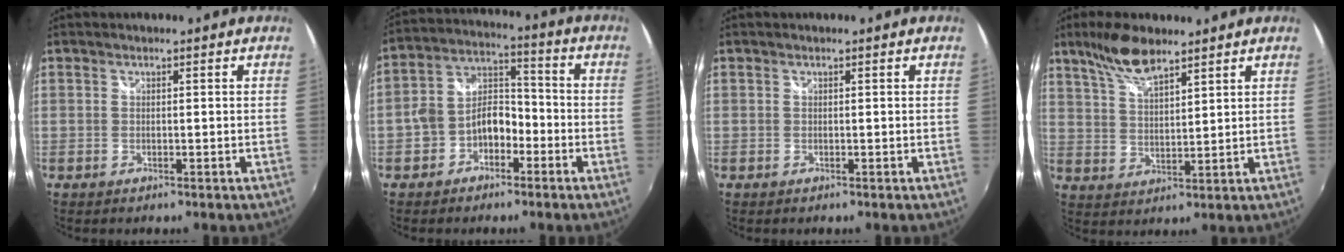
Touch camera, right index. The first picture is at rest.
{"total": 8.5, "force": [-3.8, 5.9, 4.9], "torque": [-0.096, 0.031, -0.060]}
{"total": 0.0}
{"total": 8.4, "force": [6.2, 2.4, 5.1], "torque": [-0.097, 0.010, 0.122]}